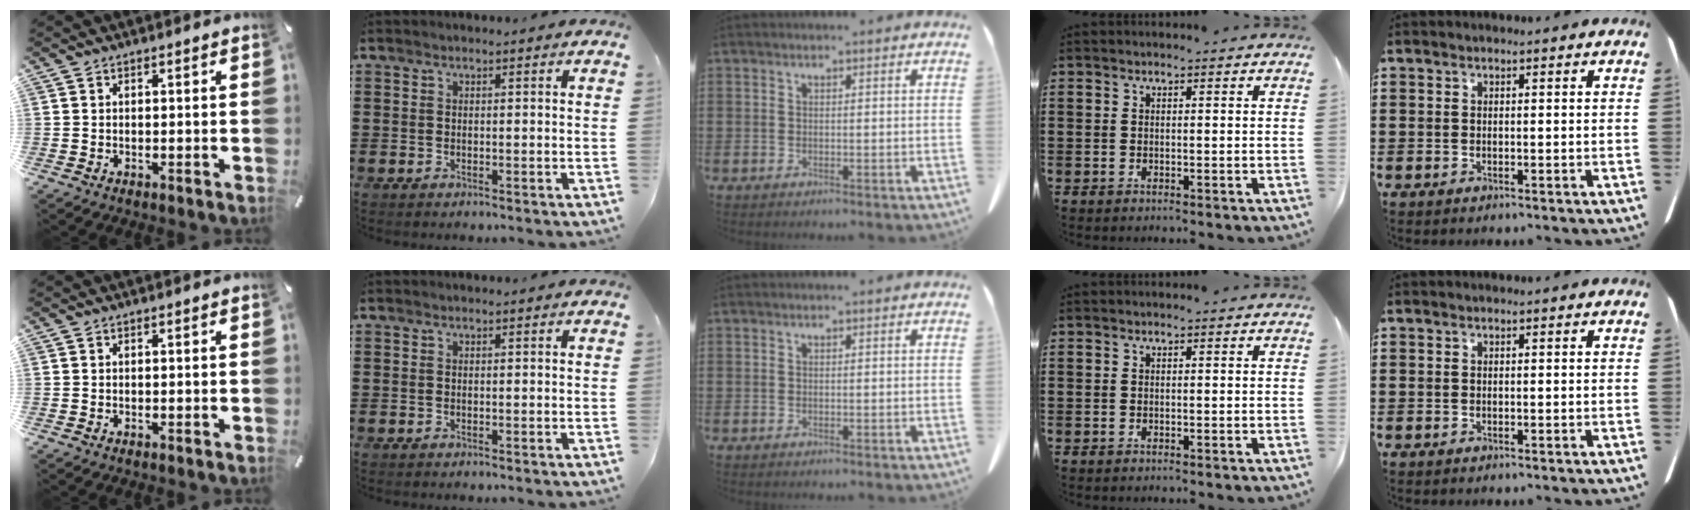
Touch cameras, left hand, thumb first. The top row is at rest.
{}